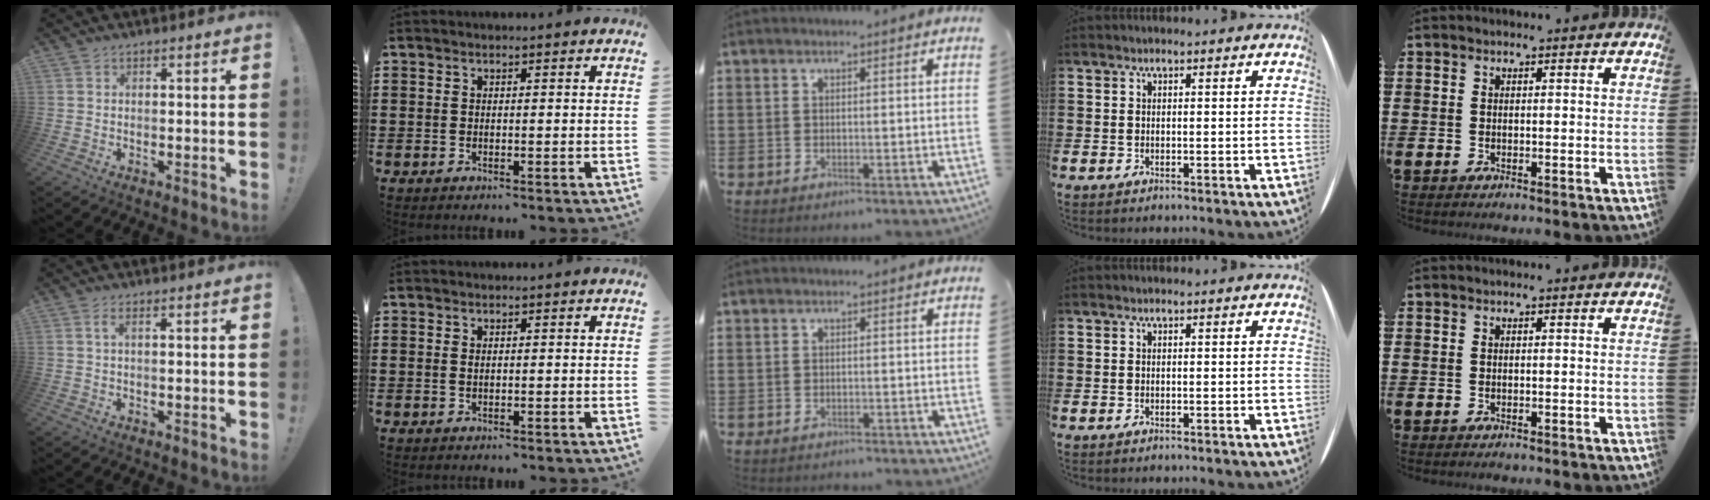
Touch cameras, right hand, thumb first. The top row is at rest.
{"thumb": {"total": 1.9, "force": [0.6, 0.2, 1.8], "torque": [-0.031, -0.001, 0.008]}, "index": {"total": 0.6, "force": [0.2, 0.3, 0.5], "torque": [-0.011, 0.002, 0.003]}, "middle": {"total": 0.6, "force": [-0.6, 0.0, 0.0], "torque": [0.000, 0.000, -0.013]}}